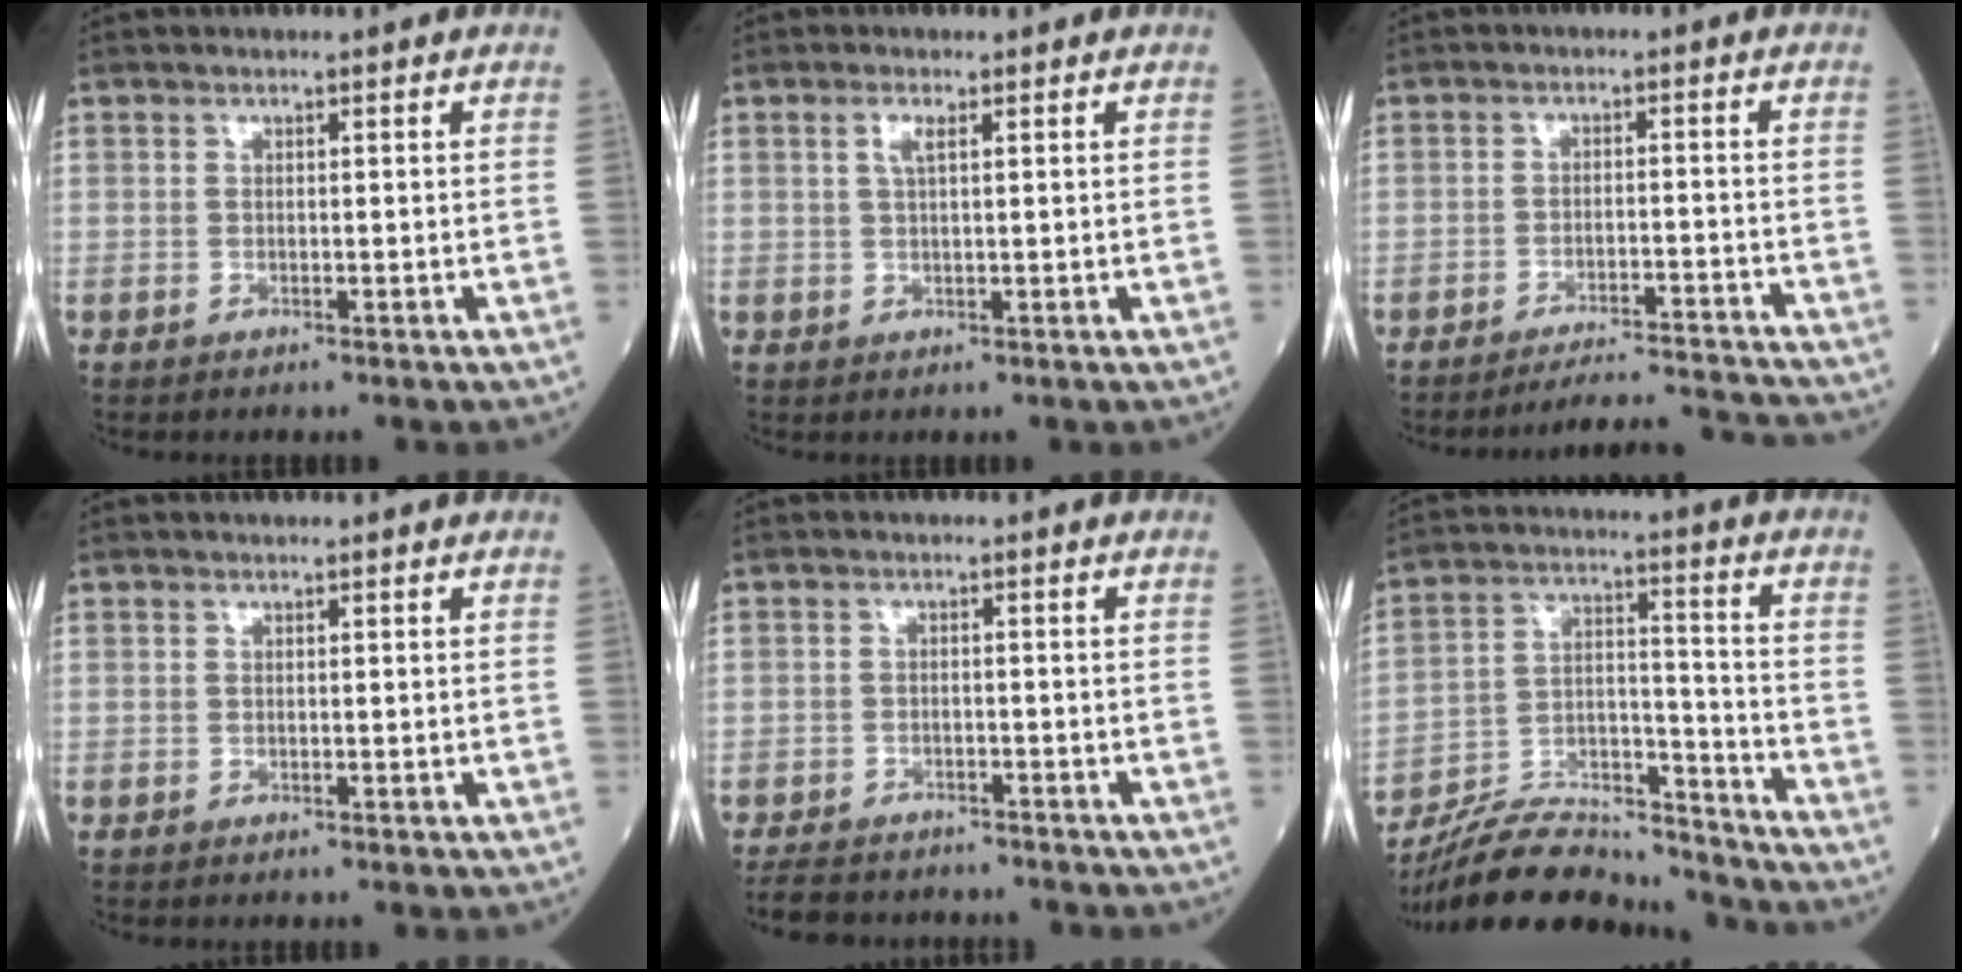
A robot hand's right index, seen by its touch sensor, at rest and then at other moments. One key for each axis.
{"total": 1.9, "fx": 0.8, "fy": 0.3, "fz": 1.7, "tx": -0.040, "ty": 0.002, "tz": 0.016}
{"total": 9.8, "fx": -9.7, "fy": -0.9, "fz": 0.6, "tx": -0.002, "ty": 0.004, "tz": -0.142}
{"total": 0.0}
{"total": 8.1, "fx": -7.2, "fy": 3.0, "fz": 2.0, "tx": -0.029, "ty": -0.006, "tz": -0.107}
{"total": 17.0, "fx": -16.4, "fy": 2.5, "fz": 3.8, "tx": -0.068, "ty": 0.030, "tz": -0.274}